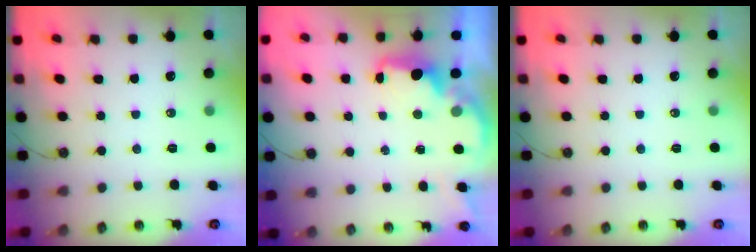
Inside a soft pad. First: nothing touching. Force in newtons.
{"total": 2.2, "press": 2.0, "slide": 0.7}
{"total": 0.0}